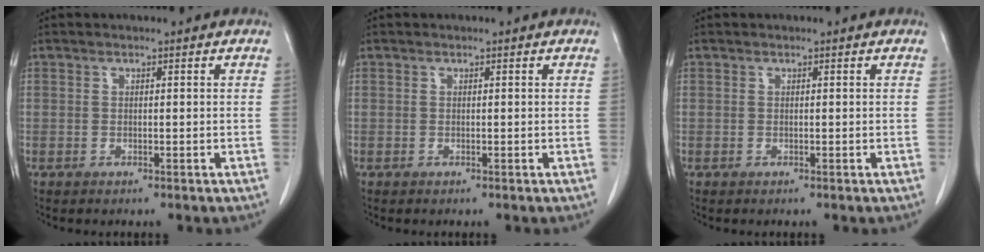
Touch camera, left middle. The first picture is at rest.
{"total": 0.0}
{"total": 0.0}